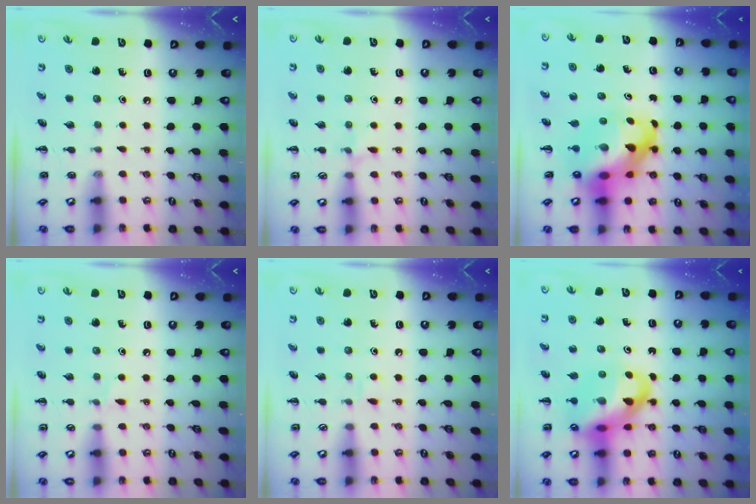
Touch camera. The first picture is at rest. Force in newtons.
{"total": 4.8, "press": 4.5, "slide": 1.8}
{"total": 15.4, "press": 14.8, "slide": 4.3}
{"total": 3.4, "press": 3.2, "slide": 1.1}
{"total": 2.8, "press": 2.7, "slide": 1.0}
{"total": 17.7, "press": 17.3, "slide": 3.7}